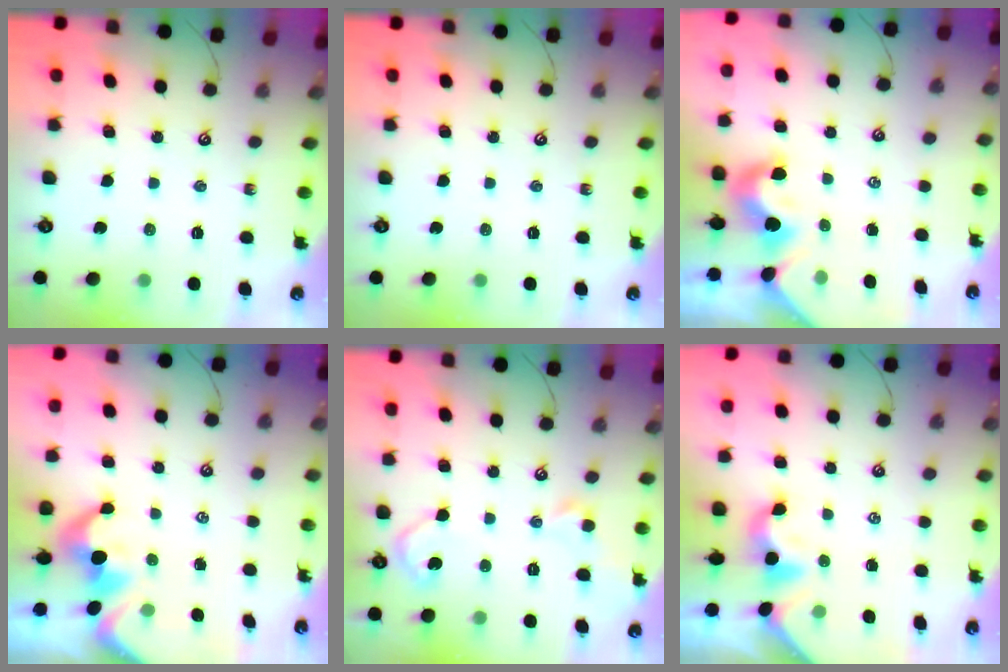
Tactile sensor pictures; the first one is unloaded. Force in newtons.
{"total": 0.0}
{"total": 1.8, "press": 1.8, "slide": 0.6}
{"total": 1.7, "press": 1.4, "slide": 1.0}
{"total": 4.1, "press": 4.1, "slide": 0.6}
{"total": 1.8, "press": 1.8, "slide": 0.5}